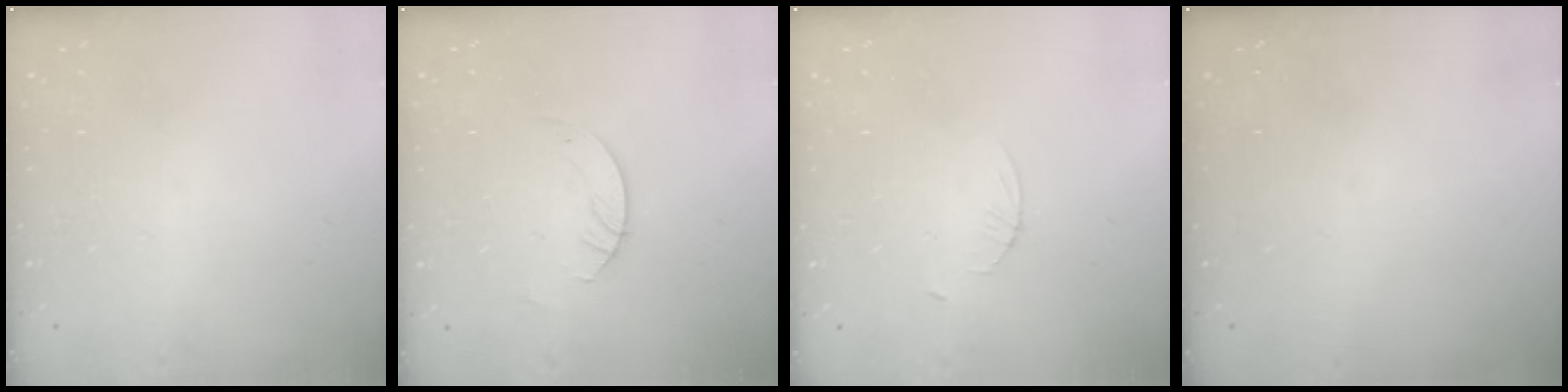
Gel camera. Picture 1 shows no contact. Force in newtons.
{"total": 3.0, "press": 3.0, "slide": 0.3}
{"total": 2.3, "press": 2.3, "slide": 0.3}
{"total": 0.0}